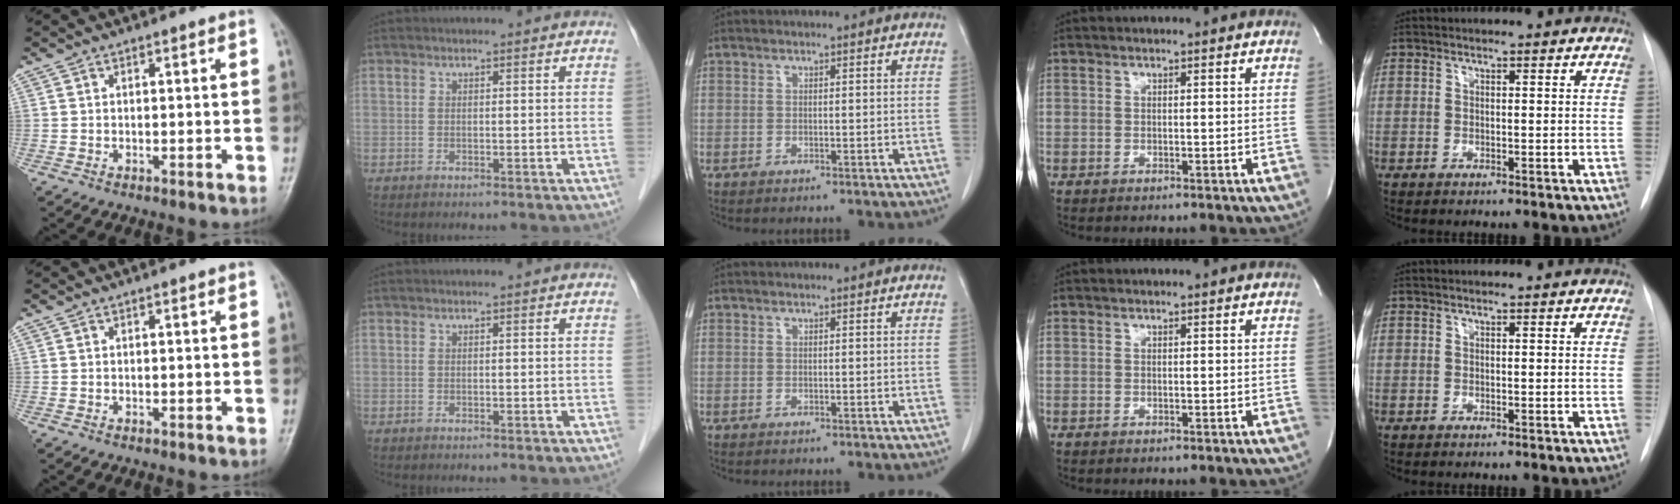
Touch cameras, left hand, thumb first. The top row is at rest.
{}